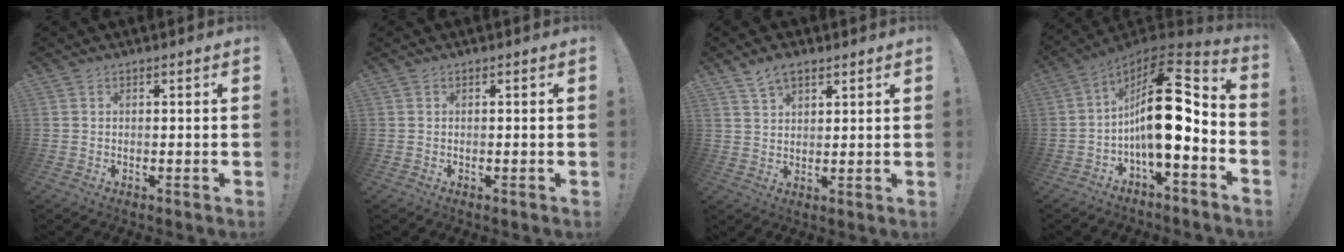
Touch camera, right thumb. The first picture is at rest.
{"total": 0.0}
{"total": 5.3, "force": [3.8, 2.8, 2.5], "torque": [-0.045, -0.015, 0.071]}
{"total": 20.0, "force": [-0.3, 8.4, 18.1], "torque": [-0.300, 0.004, -0.001]}